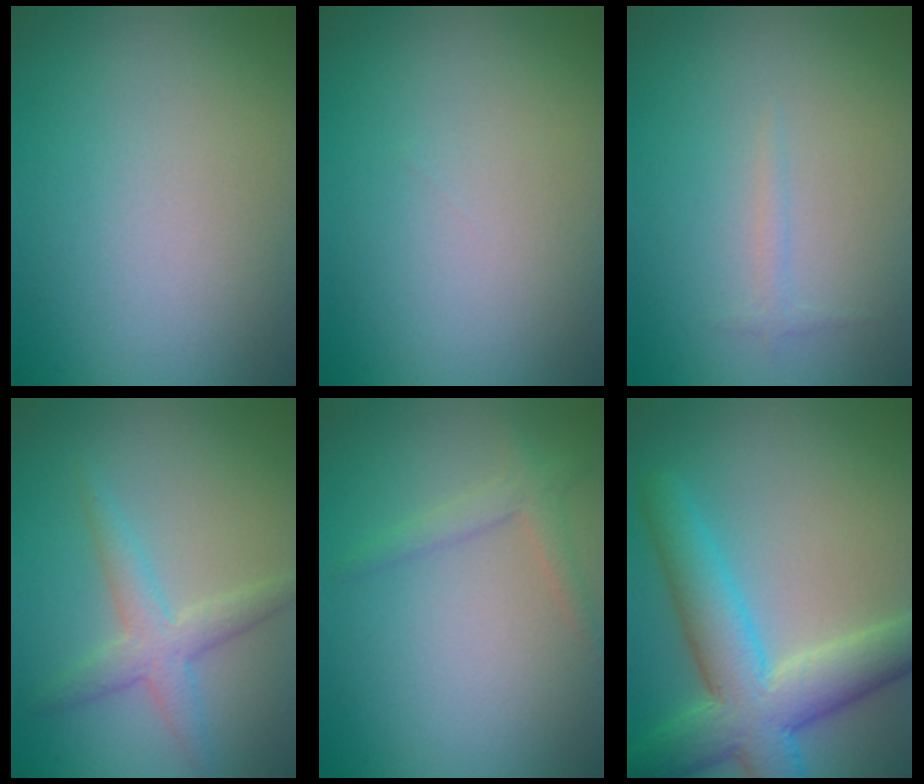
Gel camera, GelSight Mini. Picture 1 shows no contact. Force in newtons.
{"total": 0.0}
{"total": 0.7, "press": 0.7, "slide": 0.1}
{"total": 2.9, "press": 2.9, "slide": 0.3}
{"total": 1.8, "press": 1.8, "slide": 0.2}
{"total": 8.0, "press": 8.0, "slide": 0.4}